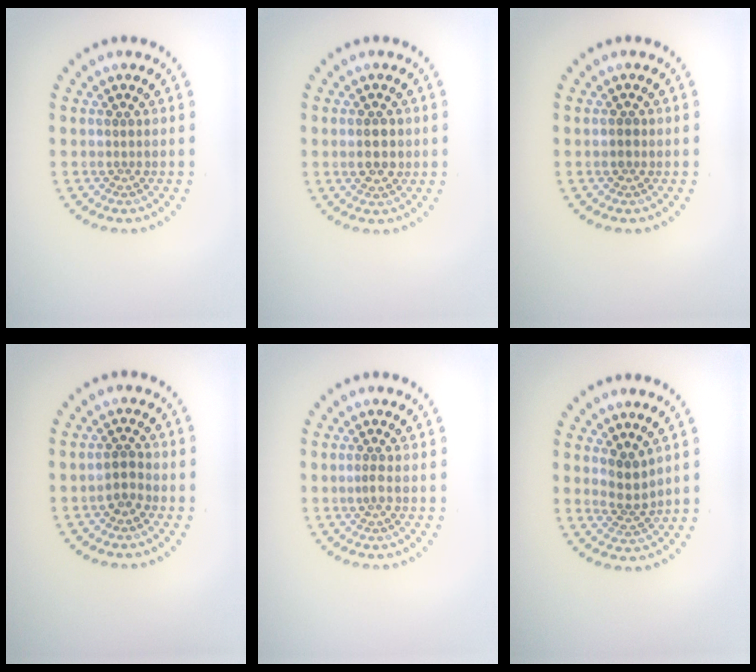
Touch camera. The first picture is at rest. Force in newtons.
{"total": 2.2, "press": 2.2, "slide": 0.0}
{"total": 0.9, "press": 0.8, "slide": 0.3}
{"total": 1.7, "press": 1.5, "slide": 0.8}
{"total": 0.9, "press": 0.6, "slide": 0.6}
{"total": 2.3, "press": 1.9, "slide": 1.3}